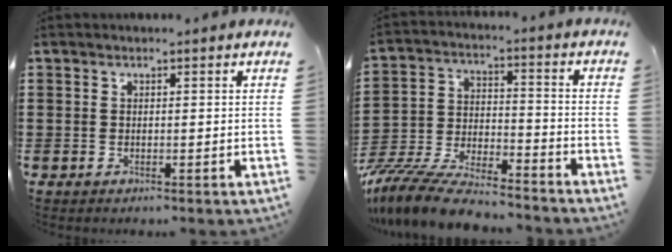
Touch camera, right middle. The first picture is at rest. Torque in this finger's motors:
{"motor_torque": [1.86, -0.27, 1.05, 0.21]}